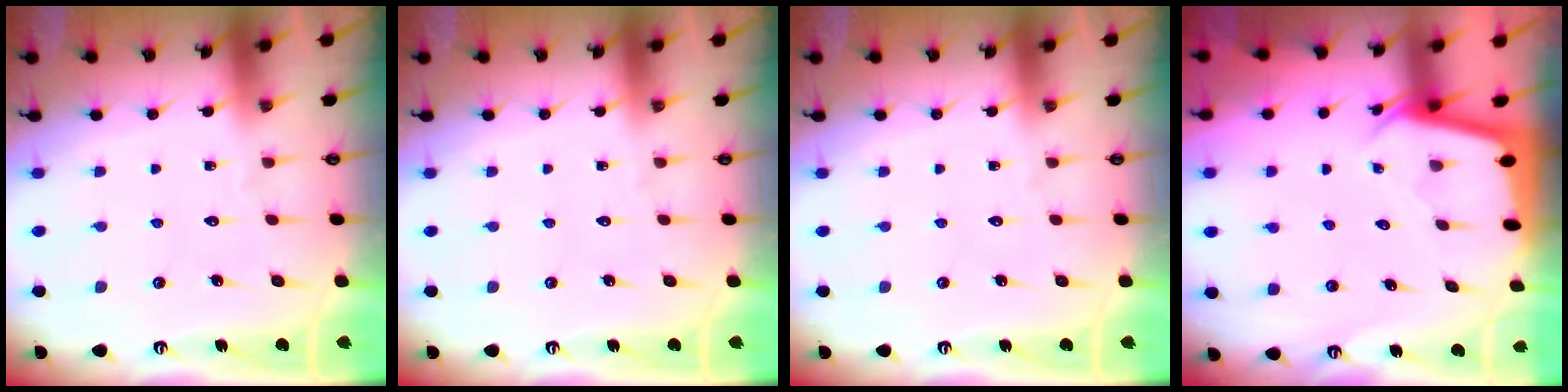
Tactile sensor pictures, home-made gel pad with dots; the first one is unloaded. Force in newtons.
{"total": 0.0}
{"total": 0.0}
{"total": 2.3, "press": 2.3, "slide": 0.0}